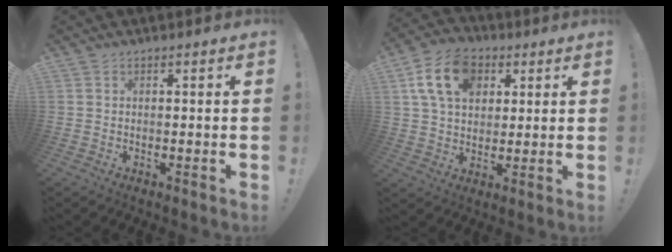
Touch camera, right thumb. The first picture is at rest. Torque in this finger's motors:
{"motor_torque": [-0.13, 1.65, 0.57, -0.34, 0.23]}